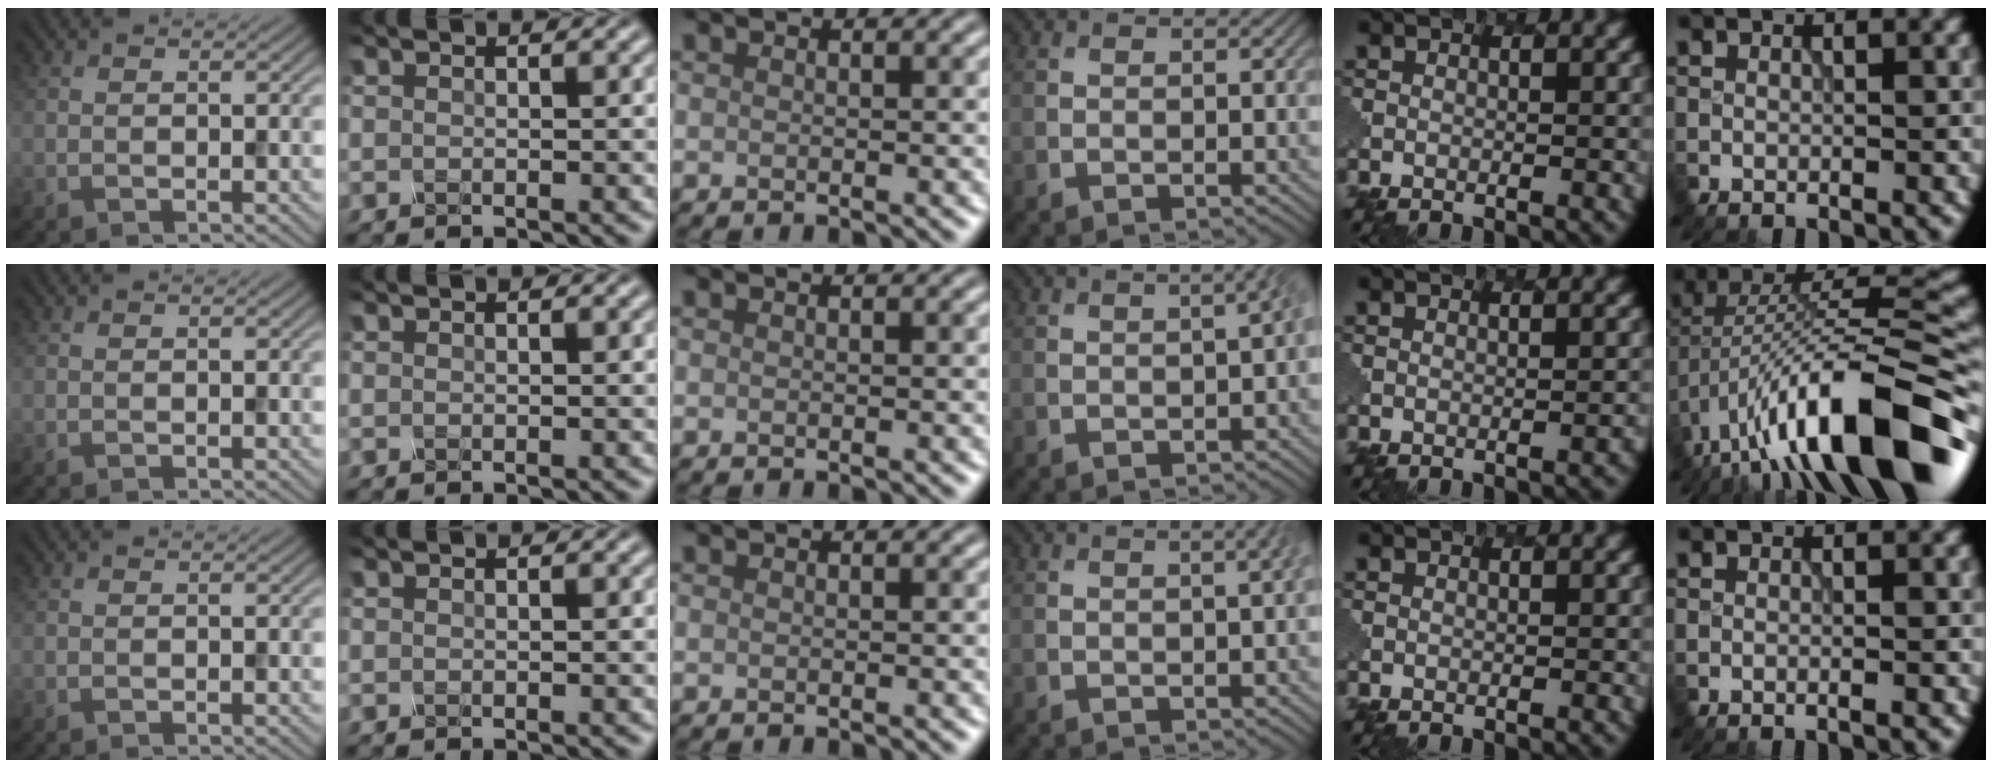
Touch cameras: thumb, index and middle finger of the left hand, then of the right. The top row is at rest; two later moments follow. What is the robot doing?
{"motion": "pour", "object": "mug"}